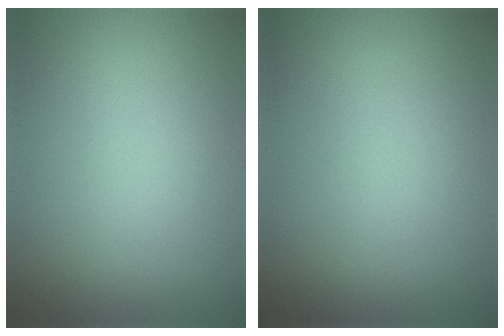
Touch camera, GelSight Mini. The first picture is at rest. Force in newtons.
{"total": 0.0}